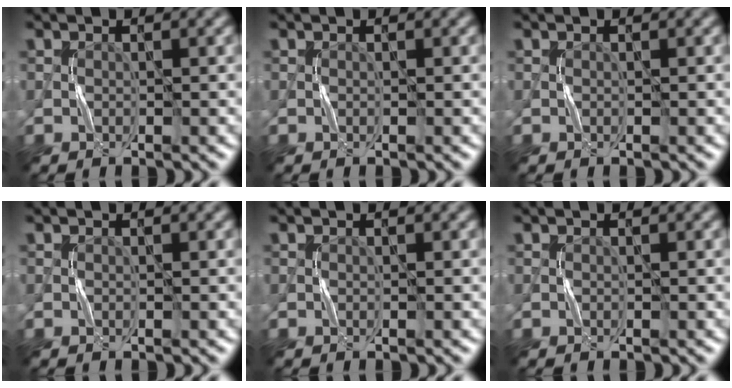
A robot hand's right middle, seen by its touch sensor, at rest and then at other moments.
{"total": 0.0}
{"total": 0.0}
{"total": 0.0}
{"total": 0.0}
{"total": 0.0}